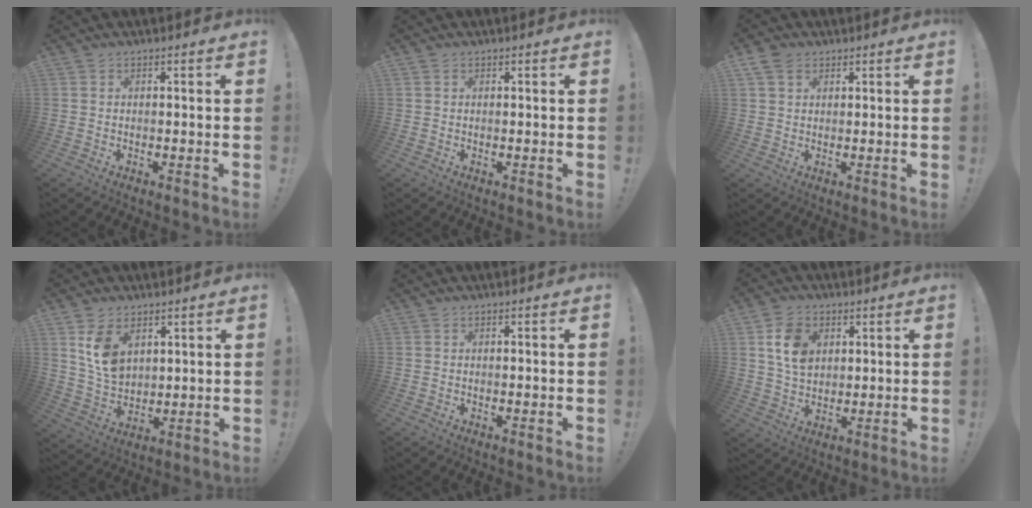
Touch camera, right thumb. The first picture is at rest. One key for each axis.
{"total": 0.5, "fx": 0.3, "fy": 0.4, "fz": 0.1, "tx": 0.002, "ty": 0.000, "tz": 0.005}
{"total": 4.9, "fx": 2.6, "fy": 3.5, "fz": 2.3, "tx": -0.039, "ty": -0.004, "tz": 0.051}
{"total": 9.7, "fx": 4.6, "fy": 6.8, "fz": 5.1, "tx": -0.083, "ty": -0.018, "tz": 0.094}
{"total": 0.0}
{"total": 10.3, "fx": 3.7, "fy": 7.8, "fz": 5.7, "tx": -0.088, "ty": 0.002, "tz": 0.074}